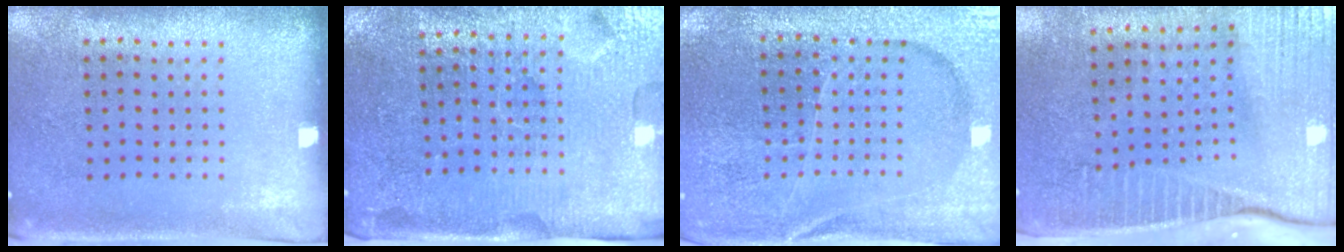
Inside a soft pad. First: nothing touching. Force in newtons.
{"total": 4.3, "press": 4.0, "slide": 1.5}
{"total": 3.1, "press": 3.1, "slide": 0.4}
{"total": 3.9, "press": 3.5, "slide": 1.7}